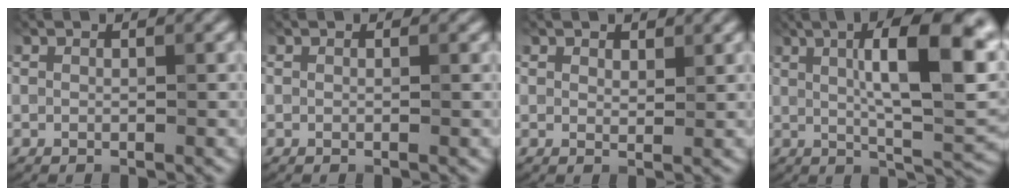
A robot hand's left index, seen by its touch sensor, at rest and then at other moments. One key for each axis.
{"total": 0.0}
{"total": 1.1, "fx": 1.0, "fy": 0.6, "fz": 0.2, "tx": -0.006, "ty": -0.002, "tz": 0.017}
{"total": 13.1, "fx": 3.1, "fy": 3.4, "fz": 12.2, "tx": -0.163, "ty": 0.010, "tz": 0.043}